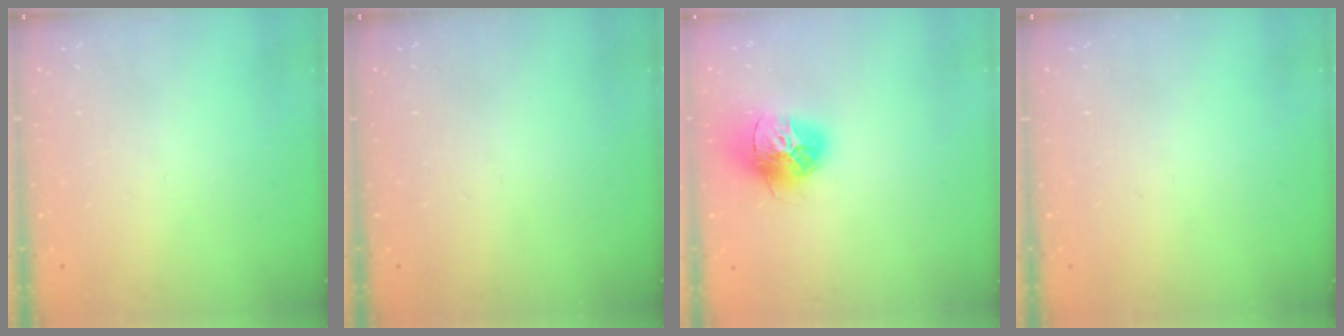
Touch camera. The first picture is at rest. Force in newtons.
{"total": 0.0}
{"total": 14.7, "press": 14.6, "slide": 1.4}
{"total": 0.0}